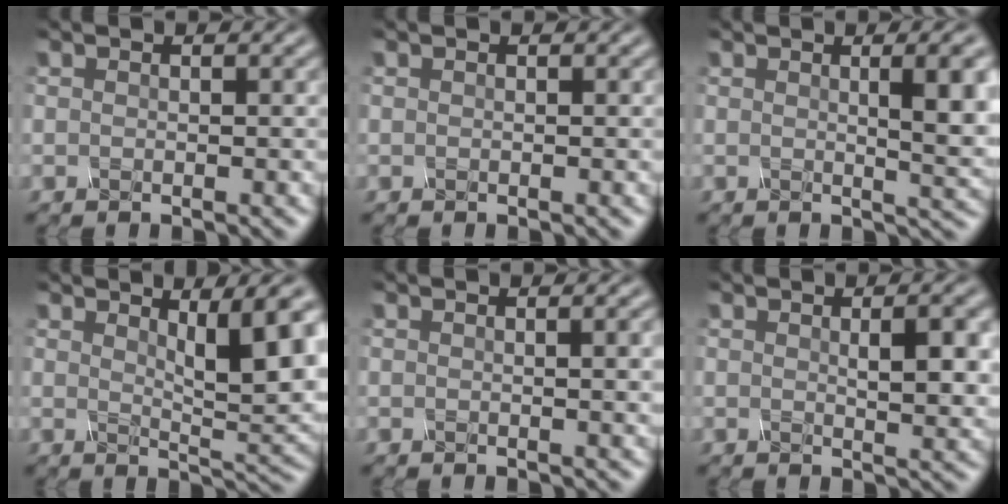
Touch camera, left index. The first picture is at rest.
{"total": 0.0}
{"total": 6.5, "force": [1.2, 1.8, 6.1], "torque": [-0.057, 0.003, 0.018]}
{"total": 7.2, "force": [2.5, 1.9, 6.5], "torque": [-0.082, -0.009, 0.042]}
{"total": 2.8, "force": [0.4, 1.0, 2.6], "torque": [-0.019, 0.006, 0.005]}
{"total": 4.4, "force": [0.8, 1.2, 4.1], "torque": [-0.052, 0.003, 0.015]}